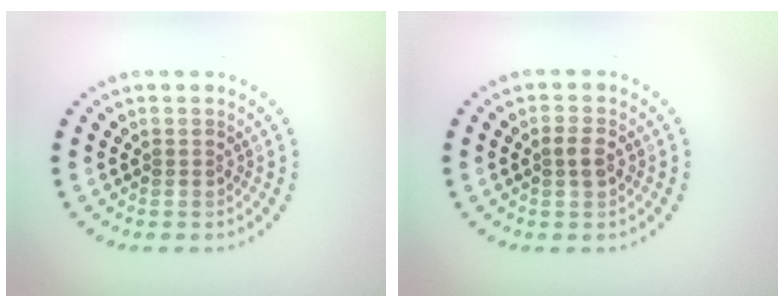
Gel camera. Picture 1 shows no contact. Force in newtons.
{"total": 1.5, "press": 1.5, "slide": 0.1}